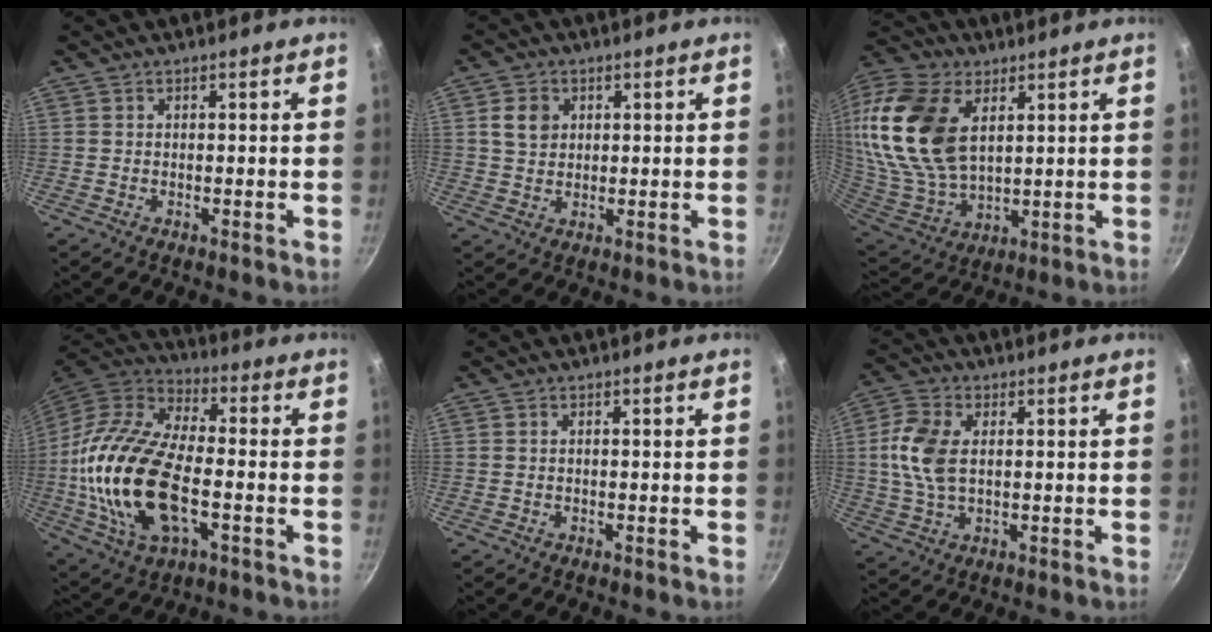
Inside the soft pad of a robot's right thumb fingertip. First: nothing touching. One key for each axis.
{"total": 5.0, "fx": 1.4, "fy": 4.0, "fz": 2.6, "tx": -0.029, "ty": 0.001, "tz": 0.026}
{"total": 23.8, "fx": 7.1, "fy": 14.6, "fz": 17.4, "tx": -0.359, "ty": -0.023, "tz": 0.141}
{"total": 23.7, "fx": -3.5, "fy": 12.2, "fz": 20.0, "tx": -0.399, "ty": 0.024, "tz": -0.070}
{"total": 0.0}
{"total": 9.2, "fx": 1.1, "fy": 5.5, "fz": 7.3, "tx": -0.151, "ty": 0.008, "tz": 0.017}